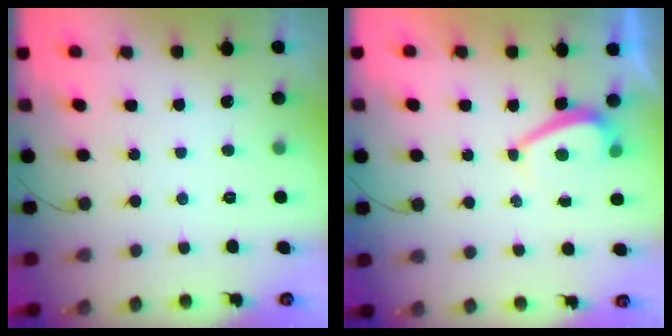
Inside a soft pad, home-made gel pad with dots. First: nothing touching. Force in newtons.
{"total": 2.0, "press": 1.9, "slide": 0.6}